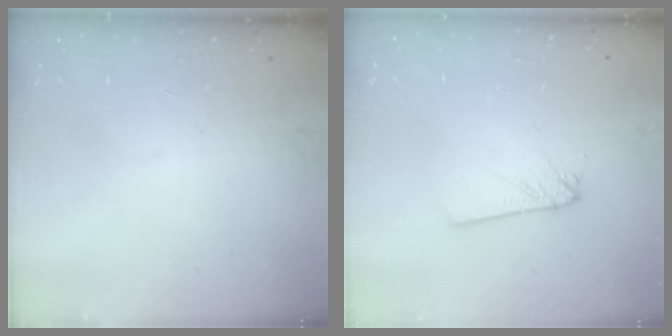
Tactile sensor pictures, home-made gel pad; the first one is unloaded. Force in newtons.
{"total": 2.2, "press": 2.2, "slide": 0.2}